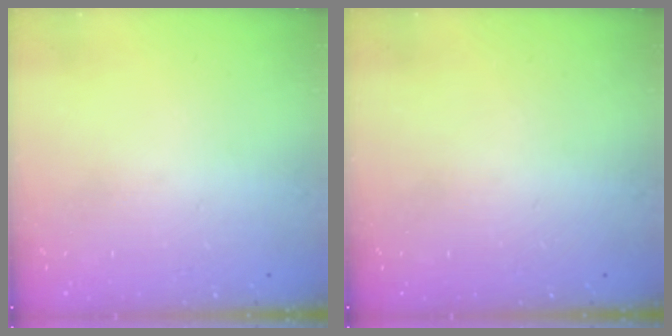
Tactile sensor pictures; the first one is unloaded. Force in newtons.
{"total": 0.0}